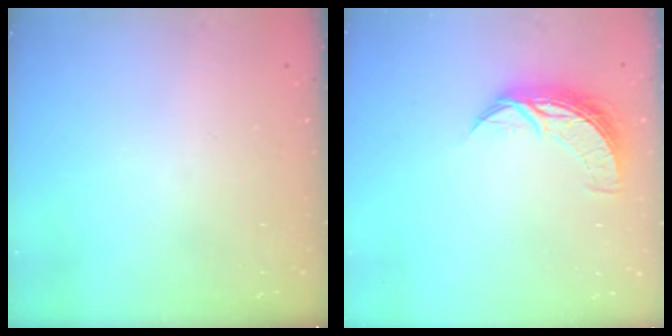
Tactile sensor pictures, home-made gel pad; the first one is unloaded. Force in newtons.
{"total": 8.2, "press": 8.2, "slide": 0.7}